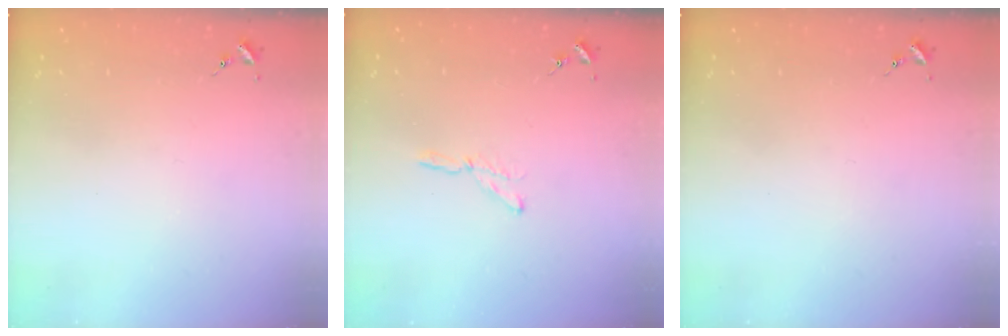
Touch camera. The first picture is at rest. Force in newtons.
{"total": 3.7, "press": 3.6, "slide": 0.4}
{"total": 0.0}